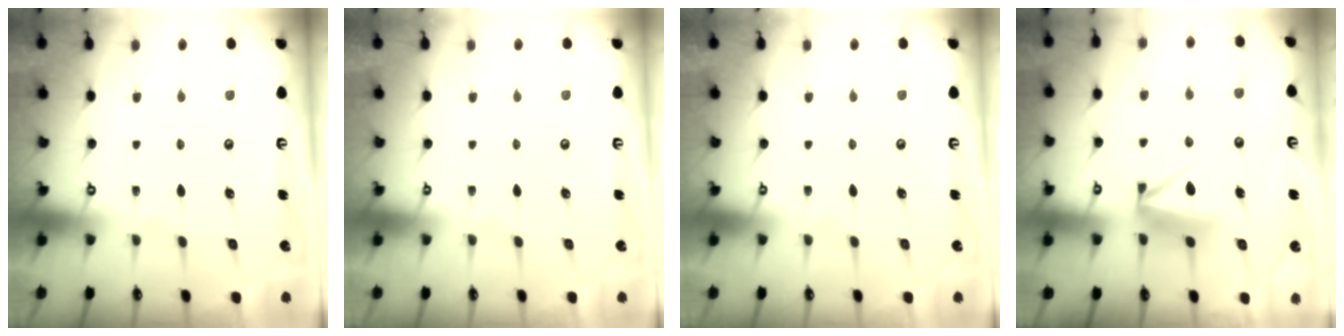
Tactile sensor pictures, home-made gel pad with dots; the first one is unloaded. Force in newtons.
{"total": 0.0}
{"total": 0.0}
{"total": 7.5, "press": 7.5, "slide": 0.8}